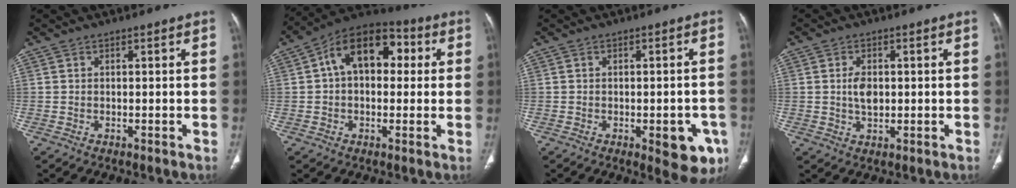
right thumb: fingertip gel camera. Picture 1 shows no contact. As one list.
[{"total": 14.1, "force": [2.7, 9.0, 10.4], "torque": [-0.132, 0.035, 0.032]}, {"total": 8.5, "force": [-3.3, 3.5, 7.0], "torque": [-0.055, 0.004, -0.033]}, {"total": 3.8, "force": [0.2, 2.4, 2.9], "torque": [-0.048, 0.000, 0.005]}]